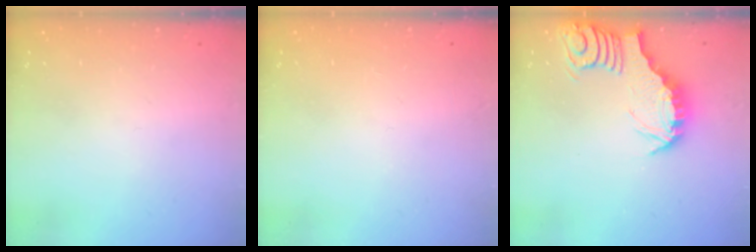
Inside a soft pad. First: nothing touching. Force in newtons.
{"total": 1.5, "press": 1.5, "slide": 0.1}
{"total": 3.3, "press": 3.3, "slide": 0.4}